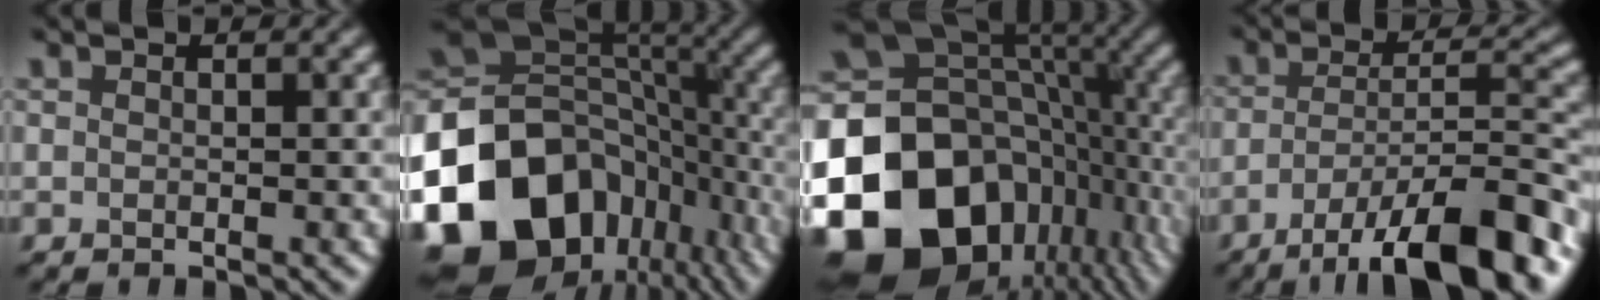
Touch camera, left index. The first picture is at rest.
{"total": 18.5, "force": [-8.3, 13.7, 9.3], "torque": [-0.218, -0.020, -0.141]}
{"total": 21.4, "force": [-6.8, 16.3, 12.0], "torque": [-0.252, -0.007, -0.112]}
{"total": 11.9, "force": [-7.5, 3.0, 8.7], "torque": [-0.133, 0.002, -0.129]}